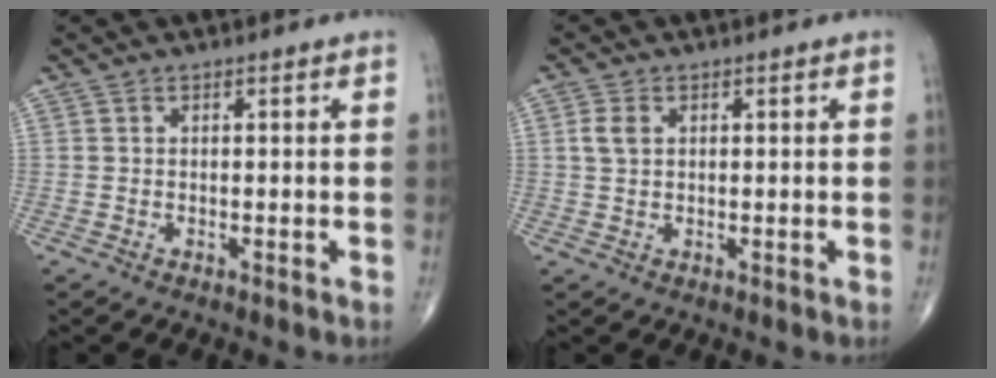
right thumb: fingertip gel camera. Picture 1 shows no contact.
{"total": 2.7, "force": [0.7, 1.8, 1.8], "torque": [-0.038, 0.004, 0.015]}